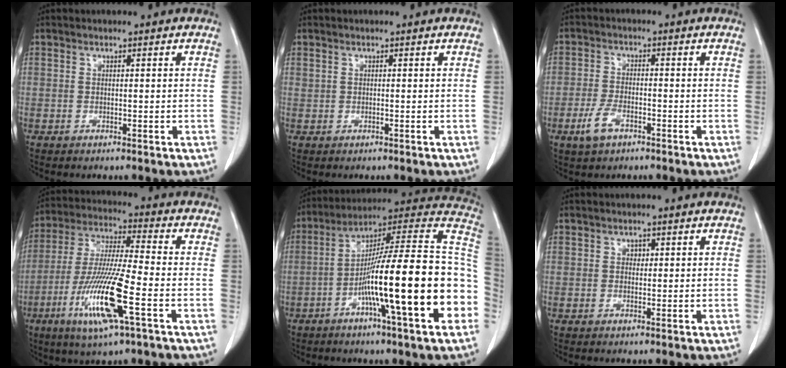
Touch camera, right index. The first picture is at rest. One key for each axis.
{"total": 0.0}
{"total": 4.4, "fx": -2.3, "fy": 2.2, "fz": 3.1, "tx": -0.068, "ty": -0.001, "tz": -0.040}
{"total": 15.0, "fx": -5.4, "fy": 0.7, "fz": 14.0, "tx": -0.288, "ty": -0.022, "tz": -0.101}
{"total": 25.6, "fx": -6.2, "fy": 1.4, "fz": 24.8, "tx": -0.300, "ty": 0.007, "tz": -0.105}
{"total": 0.9, "fx": 0.3, "fy": 0.7, "fz": 0.4, "tx": -0.003, "ty": 0.001, "tz": 0.004}